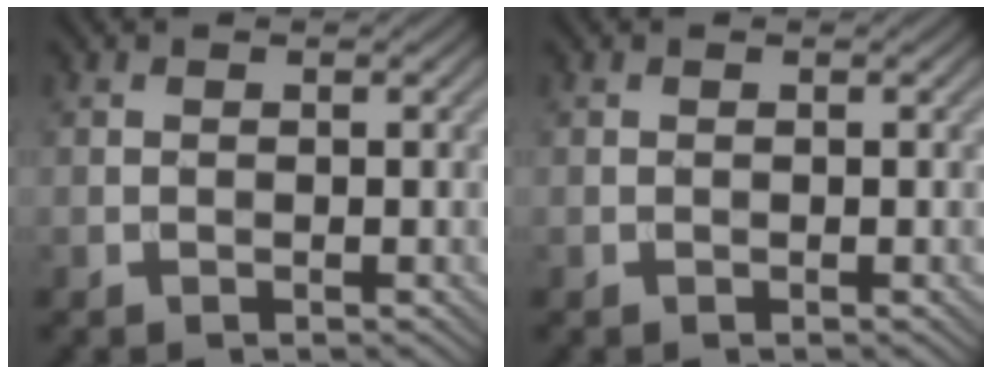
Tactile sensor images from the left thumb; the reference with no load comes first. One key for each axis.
{"total": 0.0}